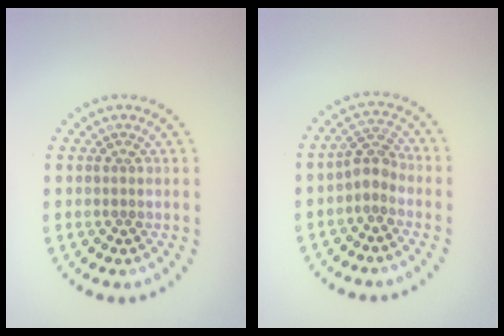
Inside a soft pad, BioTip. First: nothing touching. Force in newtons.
{"total": 2.3, "press": 2.0, "slide": 1.1}